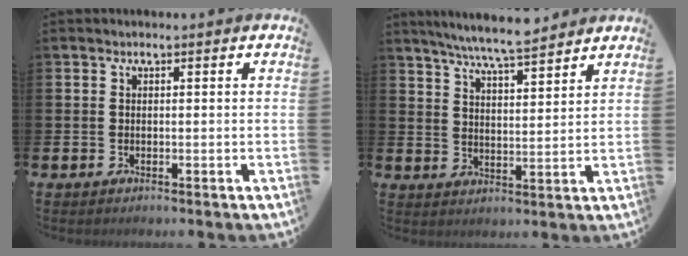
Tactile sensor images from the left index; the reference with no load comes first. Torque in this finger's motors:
{"motor_torque": [0.96, -1.18, 0.52, 0.21]}